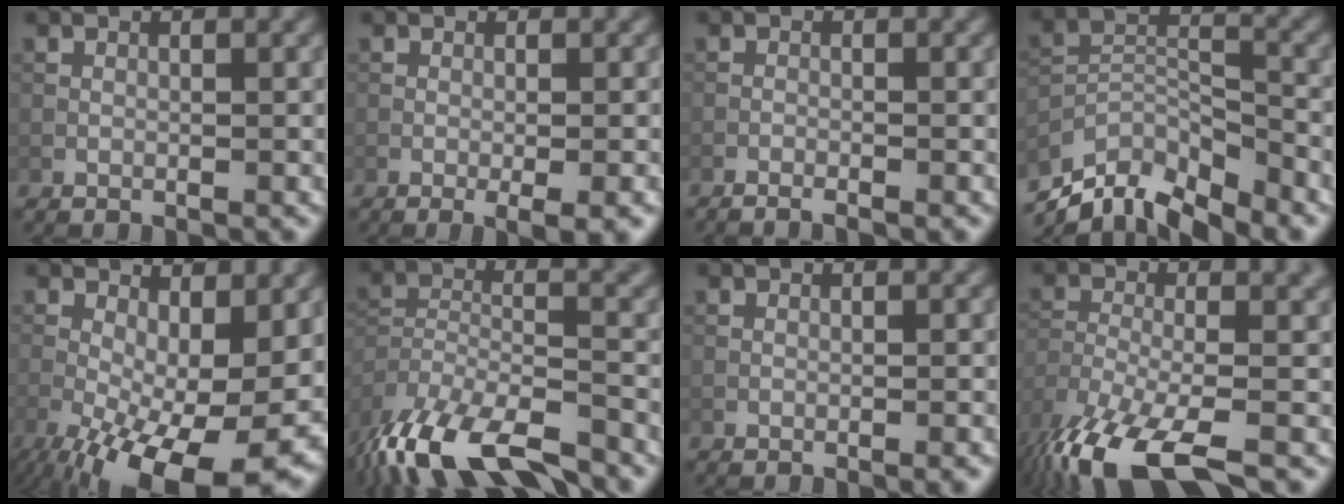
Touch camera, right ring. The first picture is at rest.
{"total": 2.4, "force": [-1.0, 0.3, 2.1], "torque": [-0.032, -0.001, -0.018]}
{"total": 1.4, "force": [-1.2, 0.0, 0.7], "torque": [-0.022, 0.002, -0.026]}
{"total": 8.9, "force": [-7.5, 3.2, 3.5], "torque": [-0.061, -0.006, -0.139]}
{"total": 15.8, "force": [-5.6, 6.3, 13.4], "torque": [-0.220, -0.026, -0.076]}
{"total": 14.0, "force": [-11.2, 3.9, 7.4], "torque": [-0.159, -0.024, -0.180]}
{"total": 0.5, "force": [-0.3, 0.0, 0.4], "torque": [-0.004, 0.001, -0.007]}
{"total": 13.1, "force": [-8.5, 3.8, 9.2], "torque": [-0.187, -0.022, -0.139]}